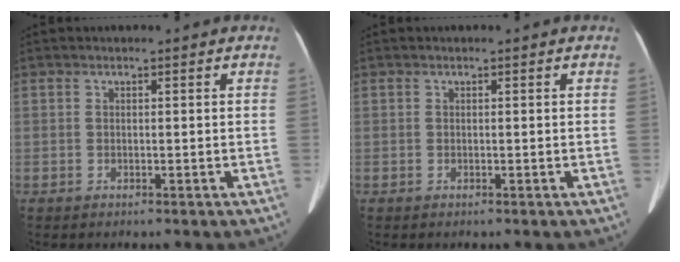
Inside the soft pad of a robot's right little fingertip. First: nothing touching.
{"total": 0.0}